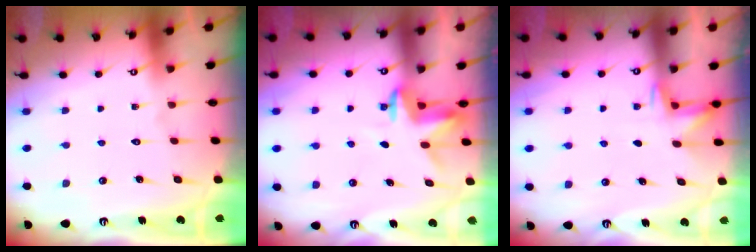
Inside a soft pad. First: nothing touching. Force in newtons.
{"total": 3.4, "press": 3.4, "slide": 0.2}
{"total": 3.8, "press": 3.5, "slide": 1.2}